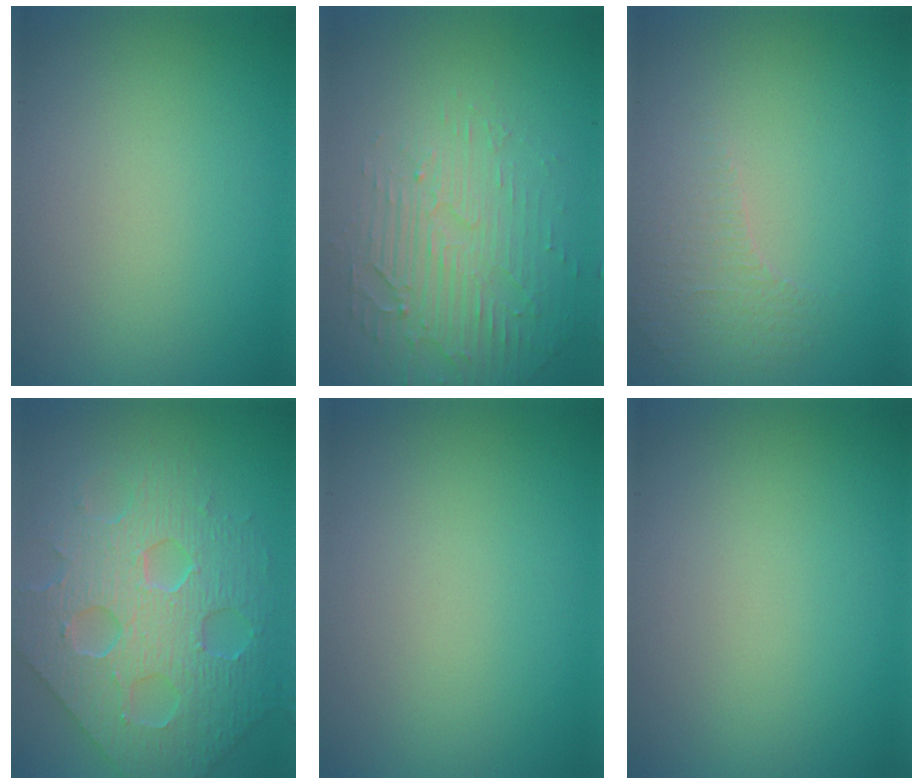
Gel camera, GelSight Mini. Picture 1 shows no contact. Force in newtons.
{"total": 5.5, "press": 3.3, "slide": 4.4}
{"total": 1.3, "press": 0.9, "slide": 0.9}
{"total": 6.9, "press": 6.1, "slide": 3.3}
{"total": 0.0}
{"total": 0.0}